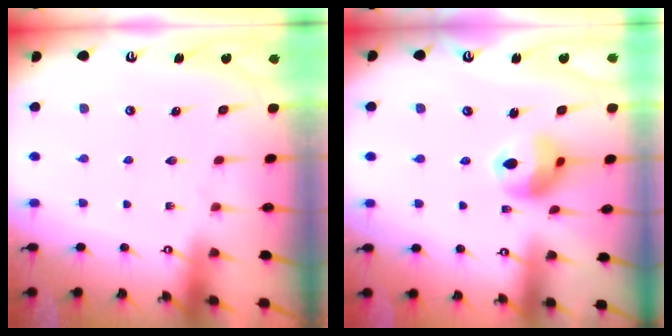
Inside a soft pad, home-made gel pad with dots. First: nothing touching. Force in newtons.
{"total": 11.0, "press": 10.9, "slide": 1.4}